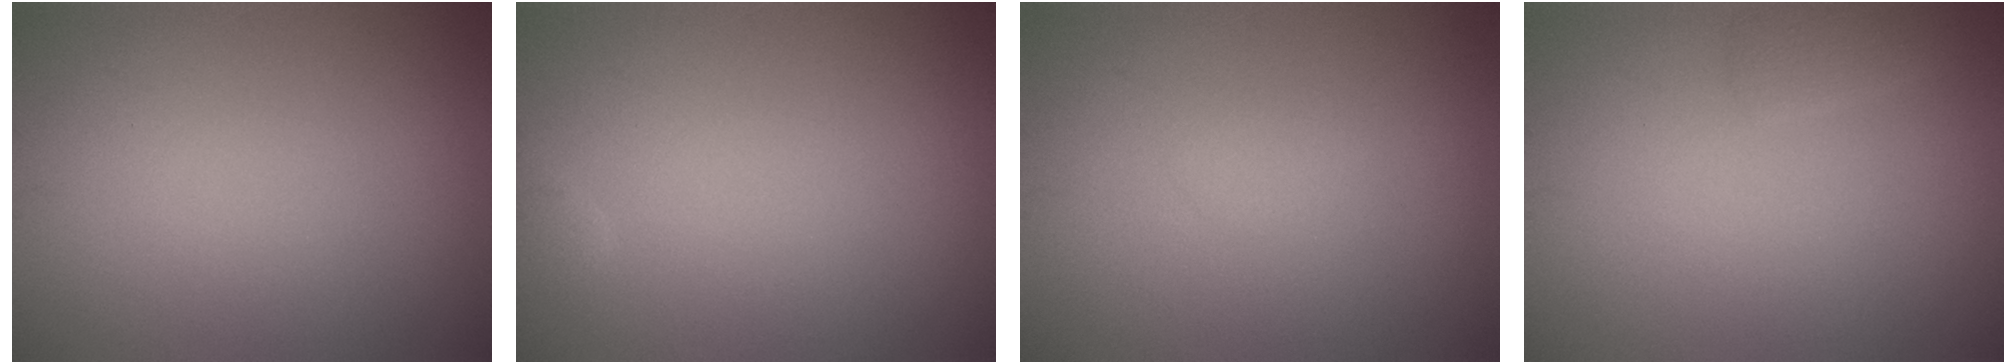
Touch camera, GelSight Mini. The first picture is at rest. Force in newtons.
{"total": 0.6, "press": 0.6, "slide": 0.1}
{"total": 0.7, "press": 0.7, "slide": 0.1}
{"total": 0.9, "press": 0.9, "slide": 0.1}